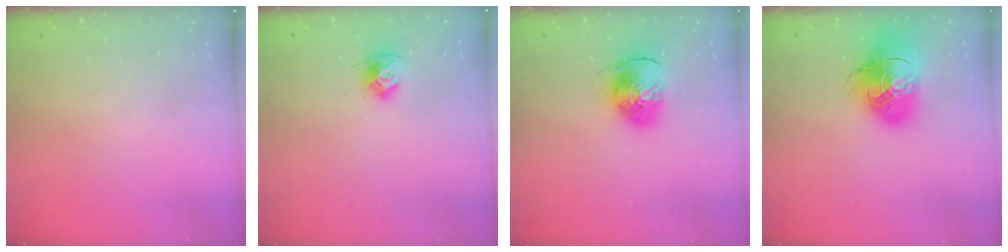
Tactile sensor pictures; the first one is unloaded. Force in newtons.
{"total": 9.1, "press": 9.1, "slide": 0.4}
{"total": 9.3, "press": 9.2, "slide": 1.1}
{"total": 17.7, "press": 17.5, "slide": 2.5}